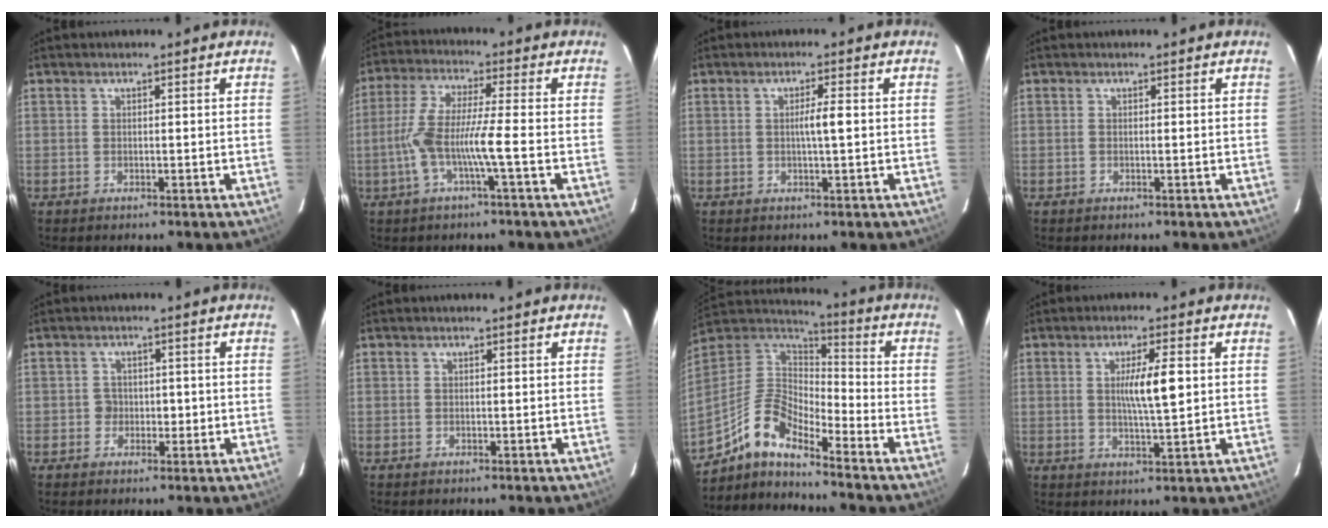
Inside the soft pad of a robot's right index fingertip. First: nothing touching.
{"total": 8.4, "force": [-2.2, -0.1, 8.1], "torque": [-0.172, 0.013, -0.045]}
{"total": 2.6, "force": [0.0, -0.1, 2.6], "torque": [-0.046, 0.000, -0.001]}
{"total": 0.0}
{"total": 2.3, "force": [-0.3, 2.1, 0.9], "torque": [-0.005, 0.009, -0.004]}
{"total": 0.0}
{"total": 10.9, "force": [-8.5, 2.7, 6.2], "torque": [-0.136, 0.033, -0.160]}
{"total": 6.2, "force": [0.9, 0.5, 6.1], "torque": [-0.105, -0.001, 0.016]}